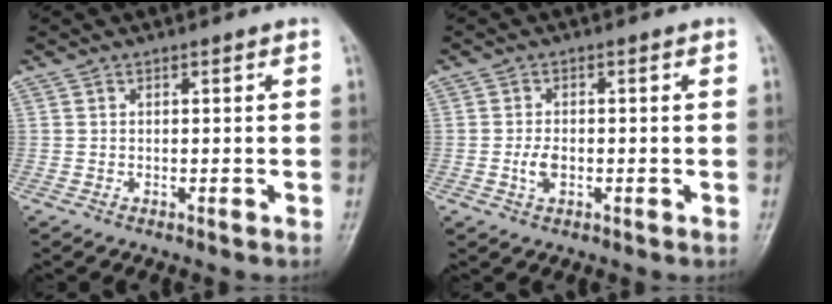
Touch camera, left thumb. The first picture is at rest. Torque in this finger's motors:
{"motor_torque": [-0.13, 0.25, 0.26, 0.15, 0.00]}